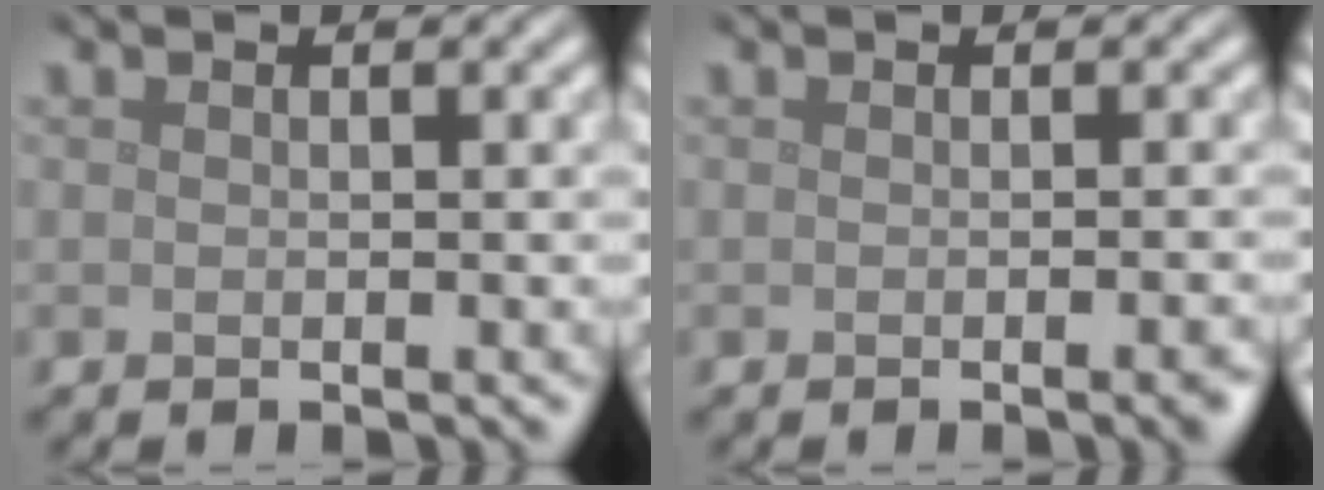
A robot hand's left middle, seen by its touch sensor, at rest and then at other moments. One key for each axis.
{"total": 1.5, "fx": -0.6, "fy": 0.4, "fz": 1.4, "tx": -0.010, "ty": 0.000, "tz": -0.008}